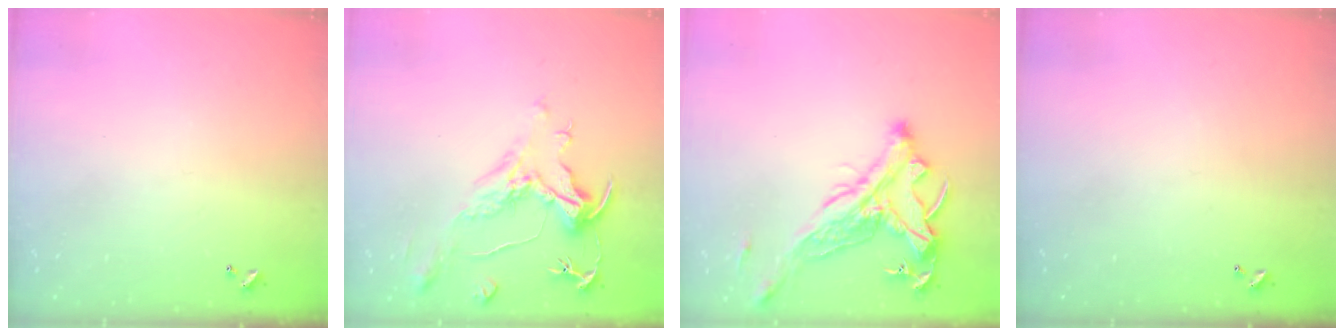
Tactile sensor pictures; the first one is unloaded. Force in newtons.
{"total": 1.9, "press": 1.4, "slide": 1.2}
{"total": 5.4, "press": 5.1, "slide": 1.8}
{"total": 0.0}